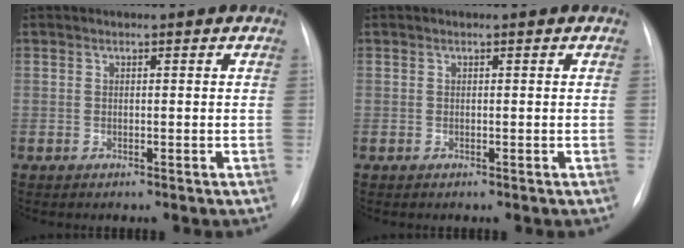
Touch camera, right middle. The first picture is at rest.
{"total": 0.0}